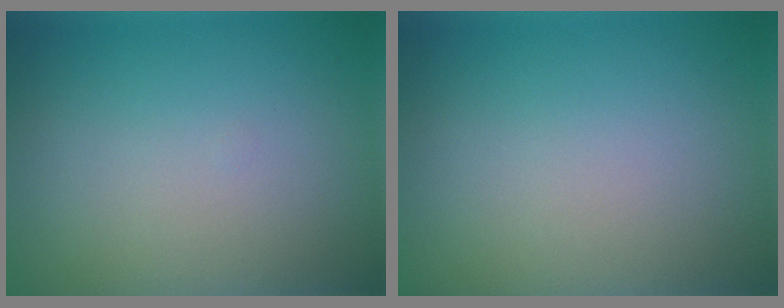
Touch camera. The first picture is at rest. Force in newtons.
{"total": 0.0}